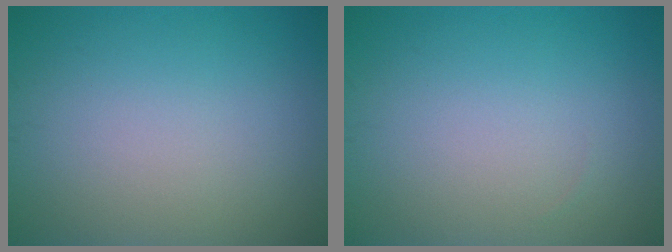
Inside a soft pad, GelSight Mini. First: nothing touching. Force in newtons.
{"total": 0.0}